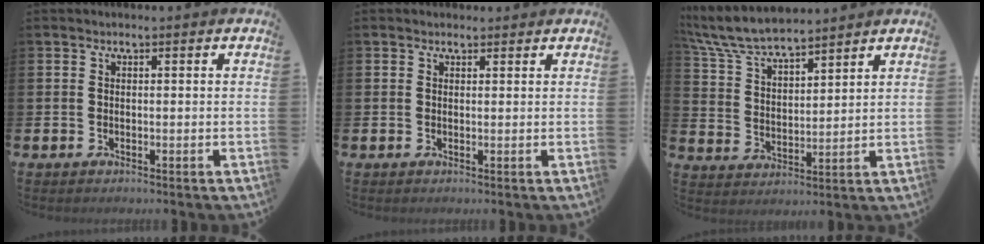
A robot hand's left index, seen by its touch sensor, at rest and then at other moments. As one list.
[{"total": 1.0, "force": [0.8, 0.5, 0.1], "torque": [0.006, 0.002, 0.013]}, {"total": 7.7, "force": [7.2, 1.2, 2.3], "torque": [-0.077, -0.034, 0.131]}]